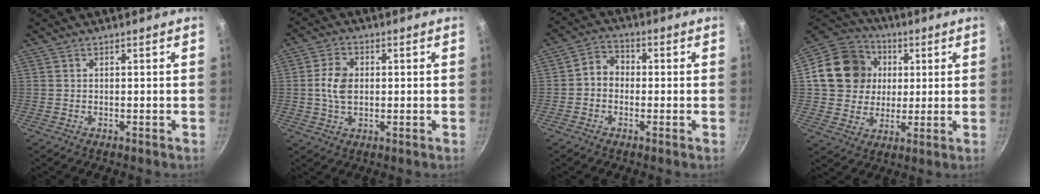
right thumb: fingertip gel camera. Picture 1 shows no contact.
{"total": 6.5, "force": [0.3, 4.4, 4.7], "torque": [-0.083, 0.008, 0.001]}
{"total": 4.6, "force": [-0.7, 3.9, 2.4], "torque": [-0.020, 0.018, -0.028]}
{"total": 16.4, "force": [2.9, 14.5, 7.3], "torque": [-0.110, 0.017, 0.045]}